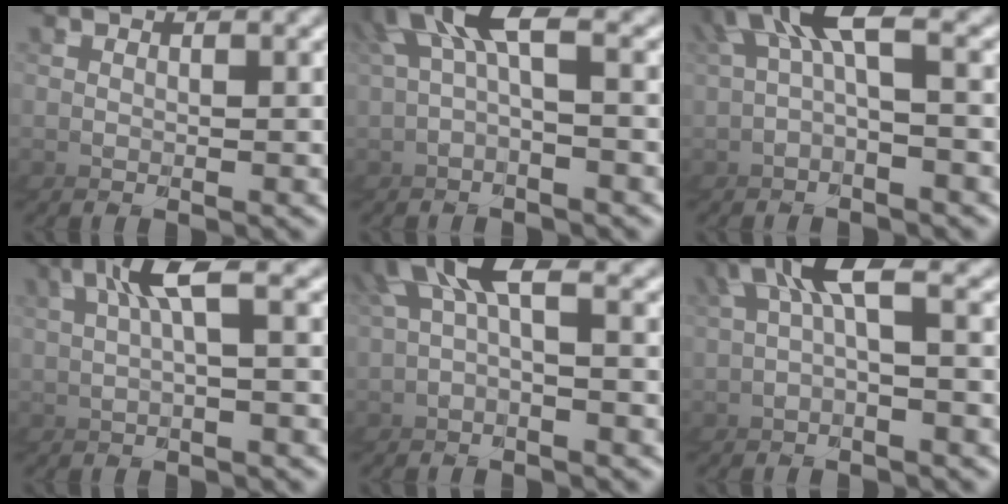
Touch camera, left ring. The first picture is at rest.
{"total": 2.8, "force": [0.8, 1.1, 2.4], "torque": [-0.076, 0.010, 0.012]}
{"total": 2.8, "force": [0.2, 1.5, 2.3], "torque": [-0.082, 0.001, 0.007]}
{"total": 2.8, "force": [1.4, -0.9, 2.2], "torque": [-0.047, 0.028, 0.017]}
{"total": 2.8, "force": [0.4, 1.3, 2.4], "torque": [-0.080, 0.008, 0.008]}
{"total": 2.9, "force": [0.8, 1.0, 2.6], "torque": [-0.080, 0.008, 0.015]}